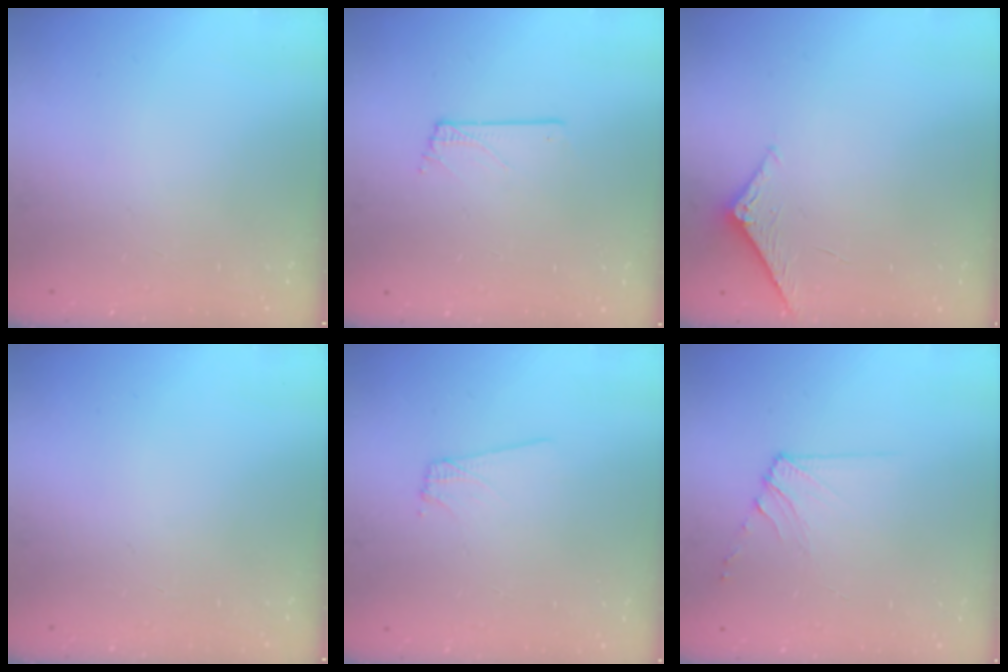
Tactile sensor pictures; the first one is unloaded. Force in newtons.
{"total": 0.6, "press": 0.6, "slide": 0.1}
{"total": 5.6, "press": 5.6, "slide": 0.6}
{"total": 0.0}
{"total": 5.8, "press": 5.7, "slide": 1.0}
{"total": 6.8, "press": 6.7, "slide": 0.8}